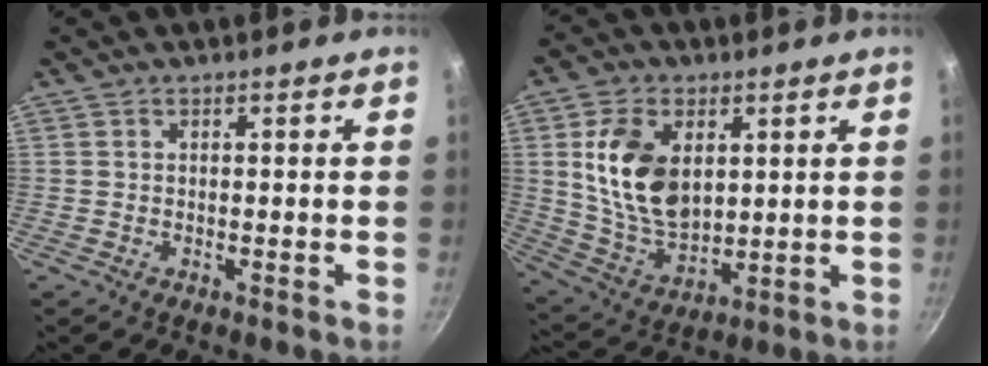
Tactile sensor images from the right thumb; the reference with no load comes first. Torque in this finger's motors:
{"motor_torque": [1.79, 1.64, 1.44, -0.02, 0.14]}